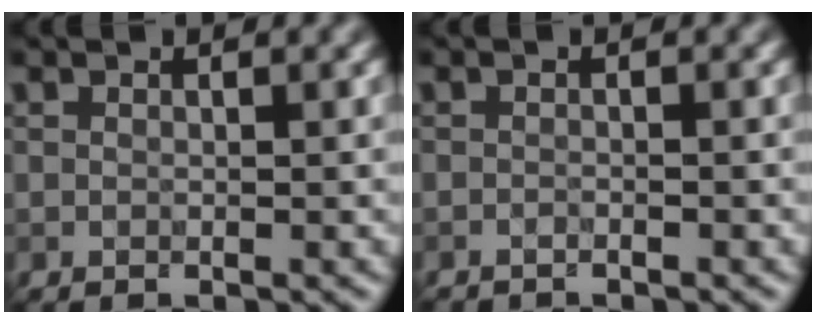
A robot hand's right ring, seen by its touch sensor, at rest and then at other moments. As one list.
[{"total": 1.1, "force": [-1.1, 0.2, 0.0], "torque": [0.004, -0.010, -0.021]}]